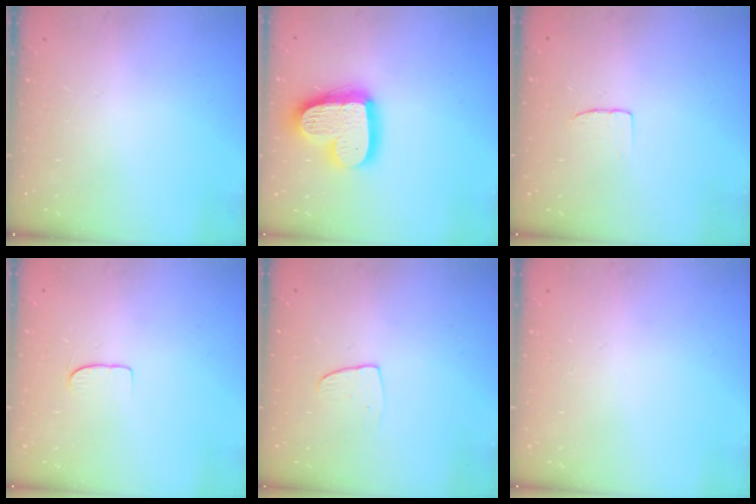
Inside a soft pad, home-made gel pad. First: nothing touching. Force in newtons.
{"total": 17.7, "press": 17.6, "slide": 1.6}
{"total": 3.9, "press": 3.9, "slide": 0.3}
{"total": 4.9, "press": 4.9, "slide": 0.3}
{"total": 5.5, "press": 5.5, "slide": 0.4}
{"total": 0.0}